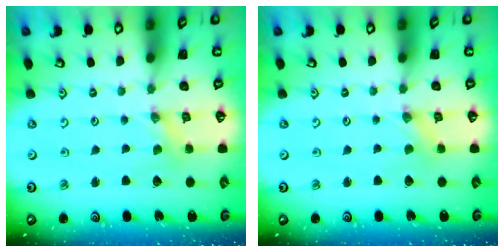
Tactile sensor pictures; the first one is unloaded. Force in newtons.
{"total": 0.0}